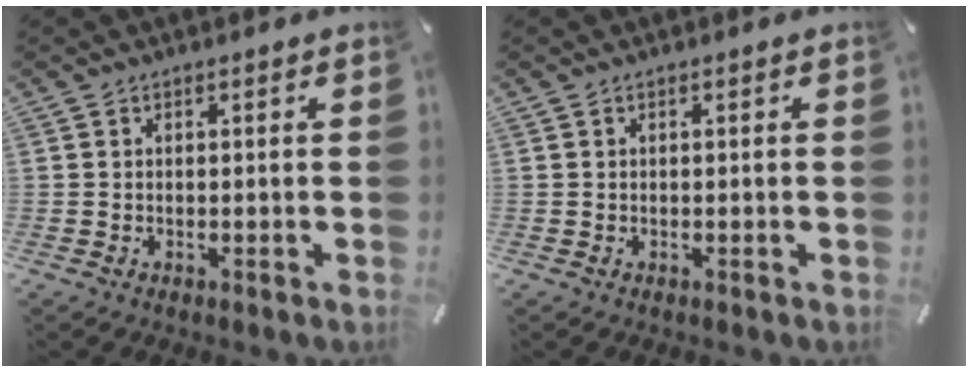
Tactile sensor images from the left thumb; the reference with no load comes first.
{"total": 0.0}